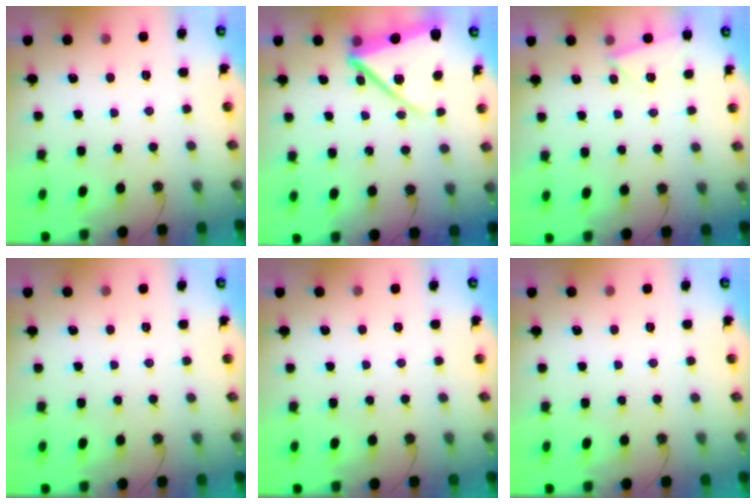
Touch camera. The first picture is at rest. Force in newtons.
{"total": 15.2, "press": 15.2, "slide": 1.5}
{"total": 3.8, "press": 2.8, "slide": 2.6}
{"total": 0.0}
{"total": 0.0}
{"total": 0.0}